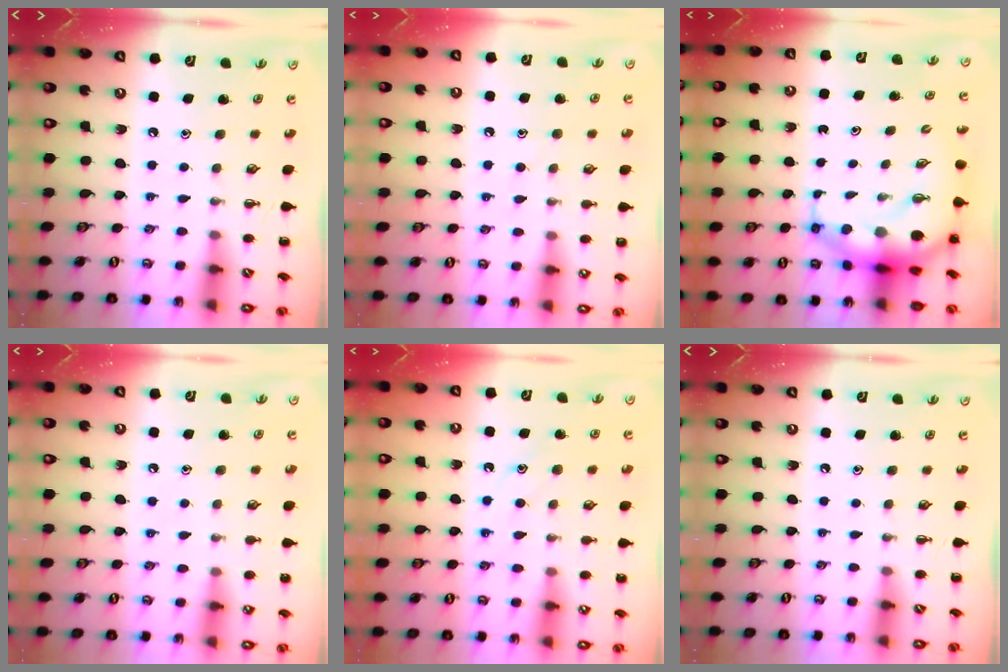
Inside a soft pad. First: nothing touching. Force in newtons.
{"total": 6.9, "press": 6.8, "slide": 1.2}
{"total": 9.3, "press": 9.0, "slide": 2.3}
{"total": 6.2, "press": 5.8, "slide": 2.2}
{"total": 11.2, "press": 11.1, "slide": 1.0}
{"total": 0.0}